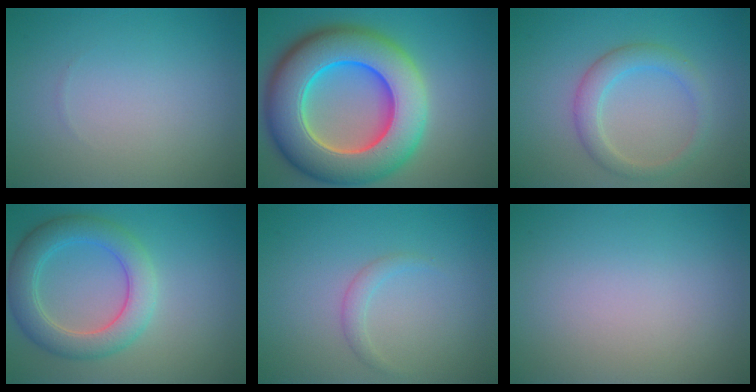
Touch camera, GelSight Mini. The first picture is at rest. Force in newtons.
{"total": 13.6, "press": 13.6, "slide": 0.7}
{"total": 2.9, "press": 2.9, "slide": 0.4}
{"total": 5.2, "press": 5.2, "slide": 0.2}
{"total": 1.1, "press": 1.1, "slide": 0.1}
{"total": 0.0}